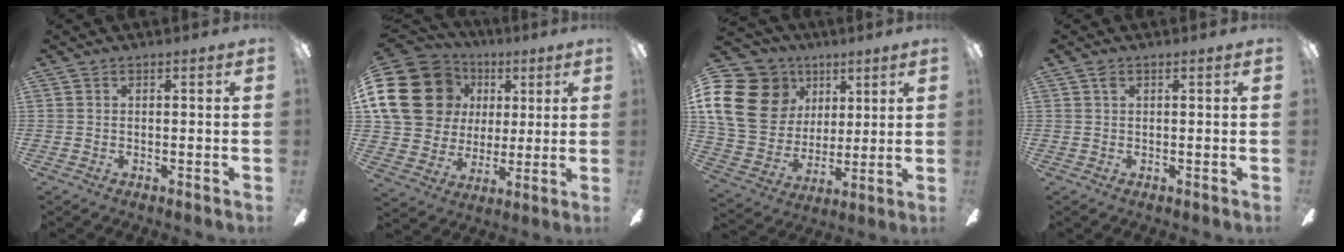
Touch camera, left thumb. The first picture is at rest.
{"total": 21.7, "force": [5.8, 18.0, 10.7], "torque": [-0.213, -0.005, 0.117]}
{"total": 21.6, "force": [7.3, 17.3, 10.6], "torque": [-0.230, -0.023, 0.142]}
{"total": 1.0, "force": [0.5, 0.5, 0.7], "torque": [-0.015, 0.003, 0.009]}